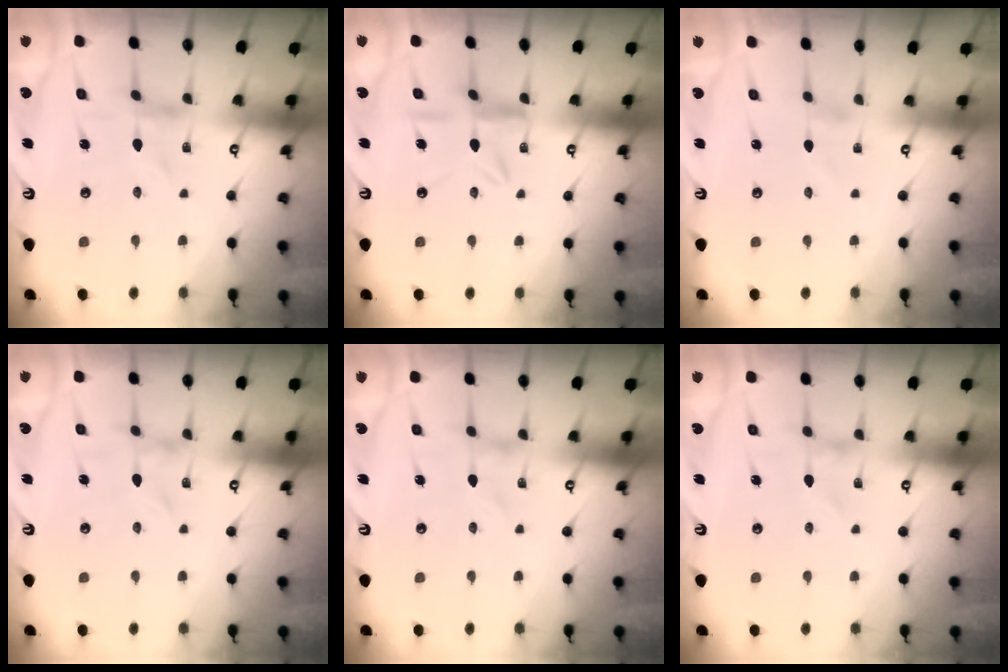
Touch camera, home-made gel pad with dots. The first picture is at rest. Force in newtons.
{"total": 8.9, "press": 8.9, "slide": 0.8}
{"total": 1.4, "press": 1.4, "slide": 0.2}
{"total": 0.0}
{"total": 0.0}
{"total": 0.0}